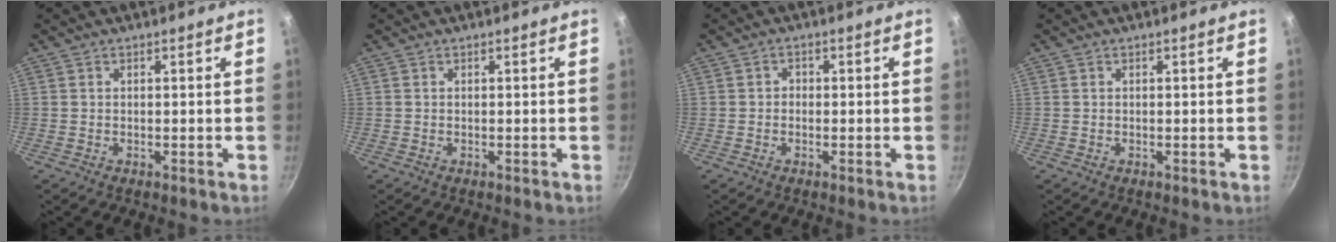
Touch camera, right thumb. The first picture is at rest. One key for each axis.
{"total": 0.0}
{"total": 1.2, "fx": -0.4, "fy": 1.0, "fz": 0.4, "tx": -0.004, "ty": 0.003, "tz": -0.010}
{"total": 0.0}